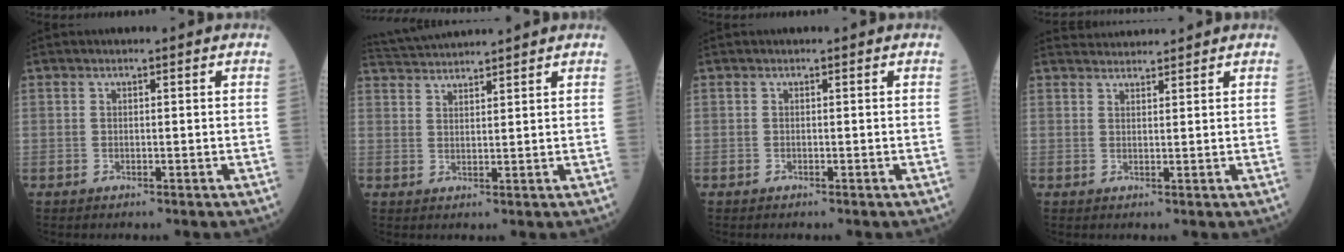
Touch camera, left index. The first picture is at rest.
{"total": 6.6, "force": [6.4, -1.0, 1.2], "torque": [-0.030, 0.029, 0.112]}
{"total": 0.0}
{"total": 3.1, "force": [3.1, -0.1, -0.1], "torque": [-0.005, 0.024, 0.059]}